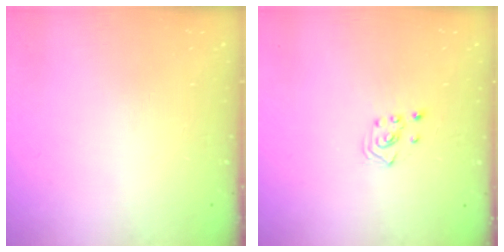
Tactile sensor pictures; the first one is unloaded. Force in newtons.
{"total": 2.5, "press": 2.3, "slide": 1.0}